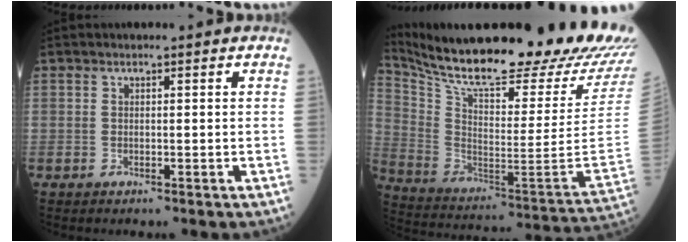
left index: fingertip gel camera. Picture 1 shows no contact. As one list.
[{"total": 30.2, "force": [27.4, 1.7, 12.7], "torque": [-0.213, -0.113, 0.365]}]